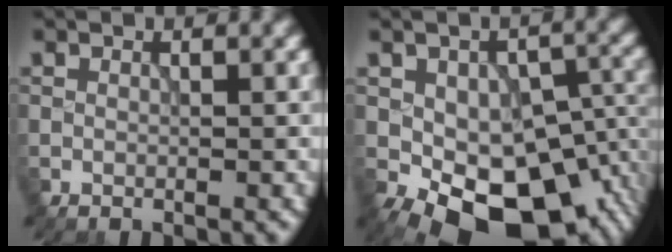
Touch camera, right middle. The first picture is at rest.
{"total": 13.9, "force": [-4.6, 8.2, 10.3], "torque": [-0.146, -0.023, -0.054]}